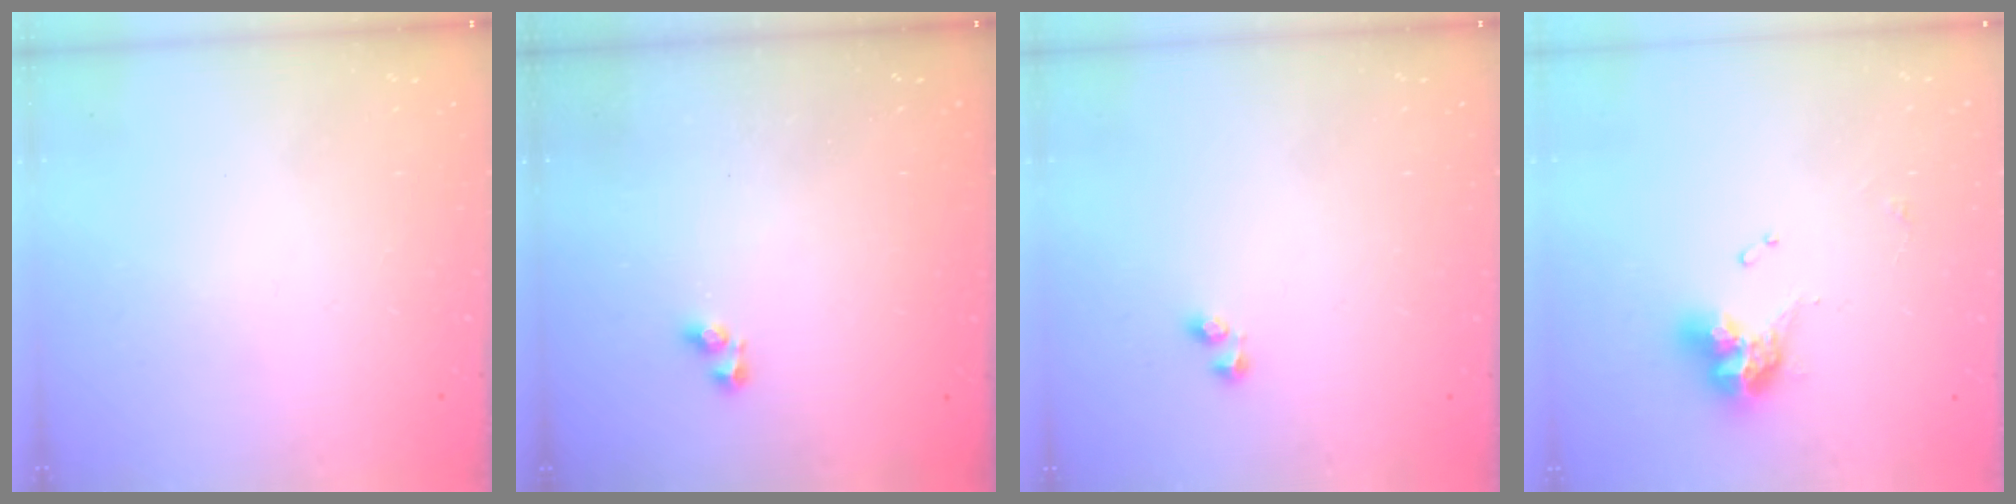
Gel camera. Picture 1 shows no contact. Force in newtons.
{"total": 3.0, "press": 3.0, "slide": 0.4}
{"total": 2.1, "press": 1.9, "slide": 0.9}
{"total": 9.7, "press": 9.7, "slide": 1.1}